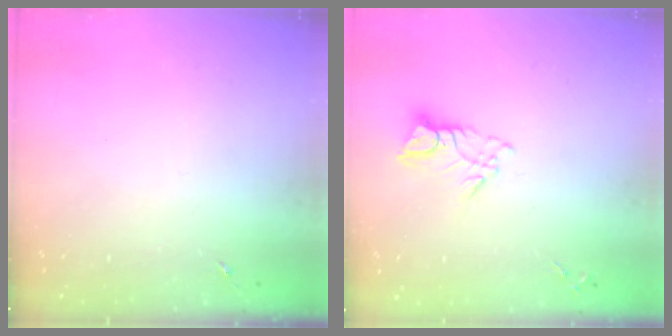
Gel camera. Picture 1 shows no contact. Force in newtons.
{"total": 8.4, "press": 8.4, "slide": 0.9}